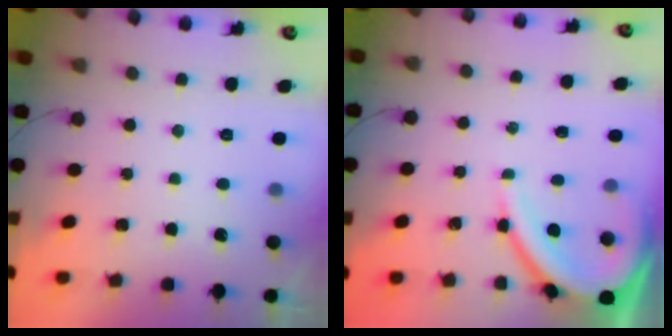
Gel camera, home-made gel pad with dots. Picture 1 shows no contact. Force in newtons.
{"total": 8.9, "press": 8.8, "slide": 0.8}